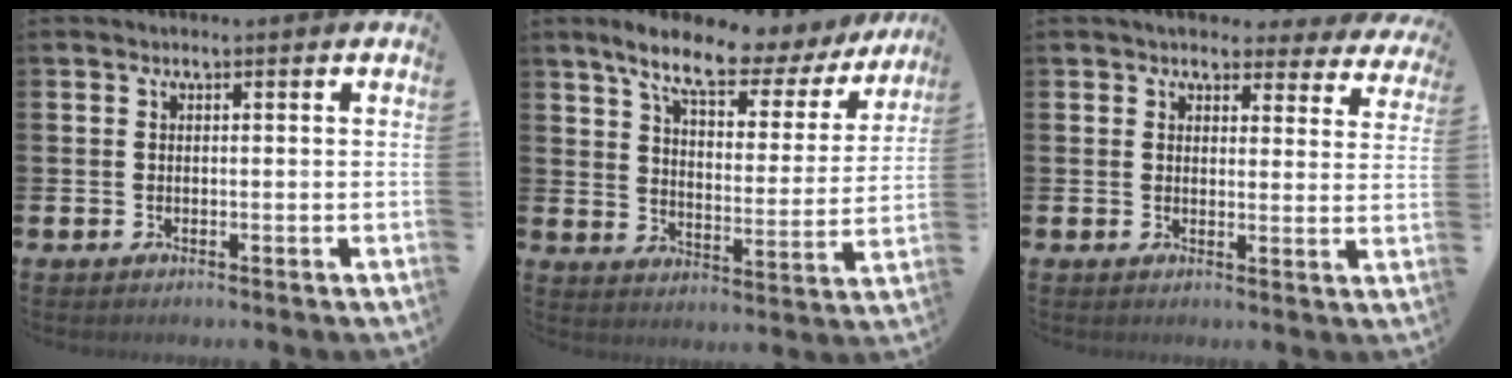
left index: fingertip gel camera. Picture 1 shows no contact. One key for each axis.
{"total": 8.8, "fx": 7.2, "fy": 2.5, "fz": 4.5, "tx": -0.107, "ty": -0.044, "tz": 0.115}
{"total": 4.2, "fx": 3.8, "fy": 1.5, "fz": 0.7, "tx": -0.016, "ty": -0.023, "tz": 0.065}